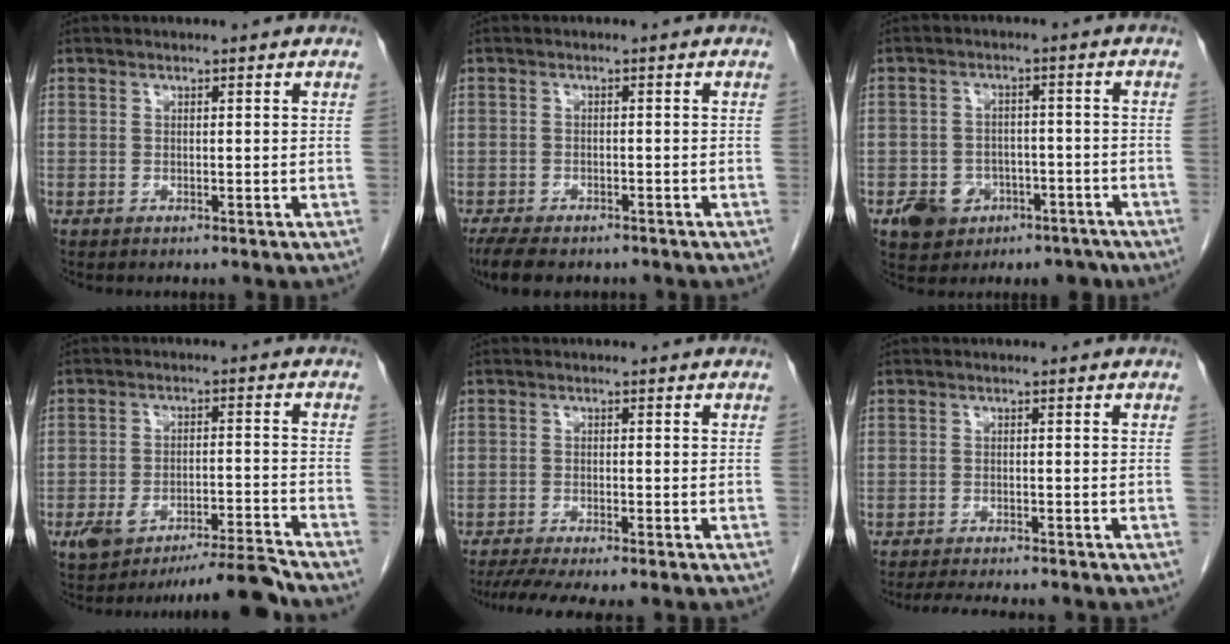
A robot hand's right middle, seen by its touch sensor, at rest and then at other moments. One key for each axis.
{"total": 7.3, "fx": -5.7, "fy": 2.7, "fz": 3.6, "tx": -0.057, "ty": -0.012, "tz": -0.083}
{"total": 7.8, "fx": -4.4, "fy": 6.0, "fz": 2.2, "tx": -0.037, "ty": 0.020, "tz": -0.057}
{"total": 8.0, "fx": -6.9, "fy": -0.1, "fz": 4.0, "tx": -0.065, "ty": 0.007, "tz": -0.112}
{"total": 7.6, "fx": -6.4, "fy": 0.4, "fz": 4.2, "tx": -0.064, "ty": -0.012, "tz": -0.099}
{"total": 6.9, "fx": -6.2, "fy": 0.8, "fz": 2.9, "tx": -0.044, "ty": -0.014, "tz": -0.091}